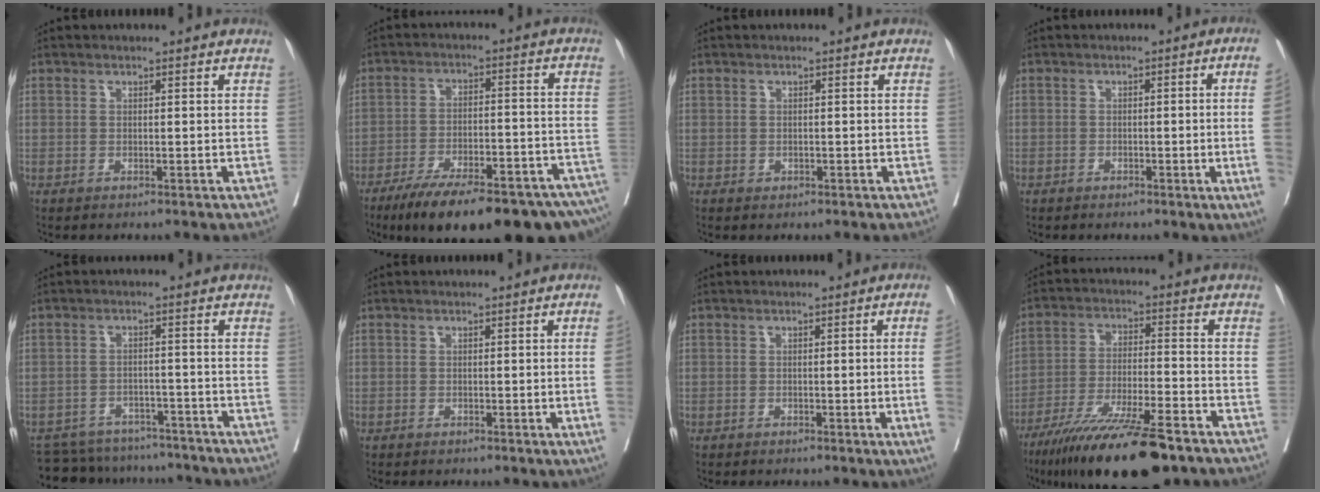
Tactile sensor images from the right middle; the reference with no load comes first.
{"total": 23.8, "force": [-17.8, 4.4, 15.2], "torque": [-0.166, 0.001, -0.252]}
{"total": 0.5, "force": [-0.2, 0.4, 0.2], "torque": [-0.002, 0.003, 0.000]}
{"total": 6.8, "force": [-1.3, -1.3, 6.5], "torque": [-0.068, -0.004, -0.020]}
{"total": 14.0, "force": [-12.6, 5.4, 3.0], "torque": [-0.055, 0.011, -0.160]}
{"total": 3.2, "force": [-0.6, -0.4, 3.1], "torque": [-0.041, 0.004, -0.006]}
{"total": 5.1, "force": [-1.1, -1.0, 4.9], "torque": [-0.055, 0.001, -0.015]}
{"total": 18.6, "force": [-13.8, 2.5, 12.2], "torque": [-0.190, -0.036, -0.231]}